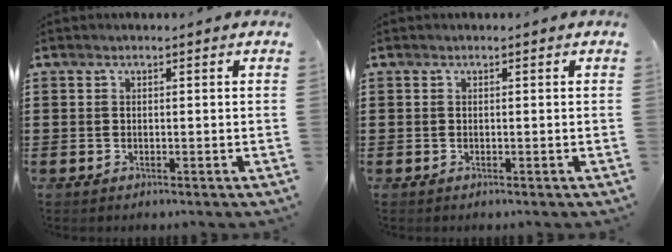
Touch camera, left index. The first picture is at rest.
{"total": 0.0}